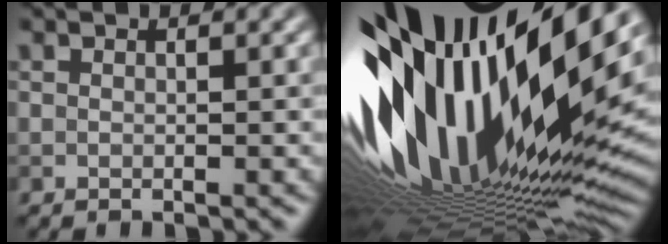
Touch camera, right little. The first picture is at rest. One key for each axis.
{"total": 19.9, "fx": 3.6, "fy": 7.6, "fz": 18.1, "tx": -0.327, "ty": -0.047, "tz": 0.073}